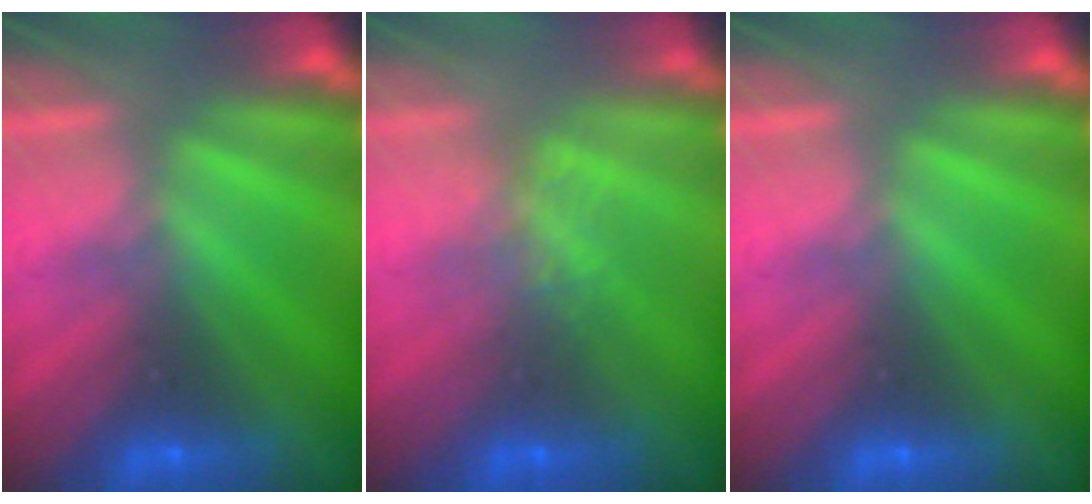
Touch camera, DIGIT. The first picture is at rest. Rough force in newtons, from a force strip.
{"total": 1.2}
{"total": 0.0}